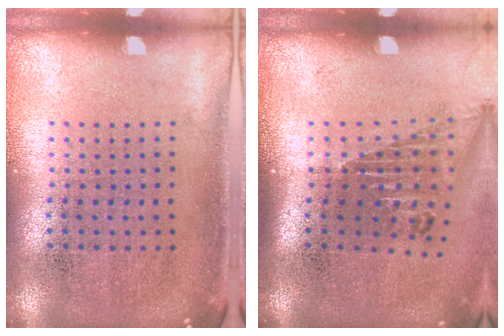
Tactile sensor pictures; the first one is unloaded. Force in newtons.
{"total": 1.6, "press": 1.2, "slide": 1.1}